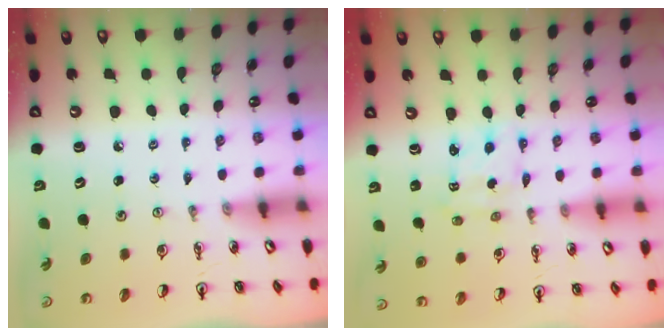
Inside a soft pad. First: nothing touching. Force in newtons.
{"total": 2.3, "press": 2.3, "slide": 0.1}